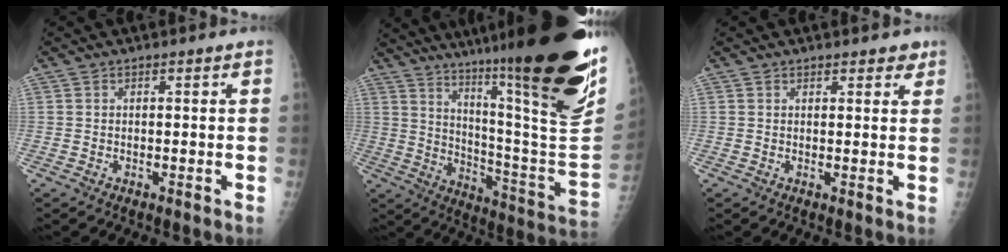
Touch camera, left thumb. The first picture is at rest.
{"total": 34.7, "force": [22.2, 4.0, 26.3], "torque": [-0.313, -0.105, 0.330]}
{"total": 2.7, "force": [2.0, 1.3, 1.1], "torque": [0.010, -0.008, 0.020]}